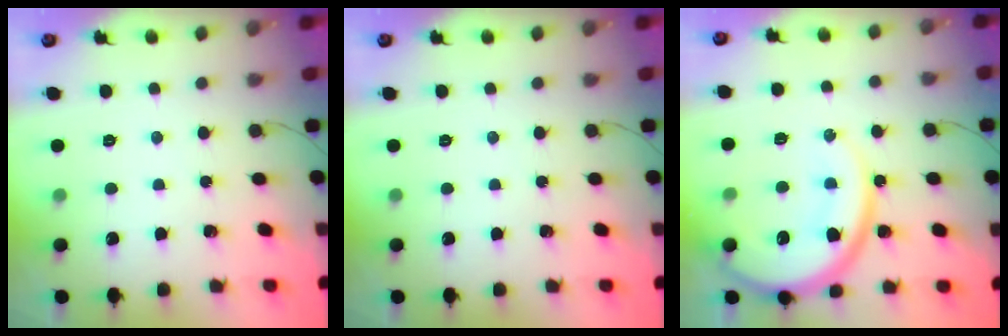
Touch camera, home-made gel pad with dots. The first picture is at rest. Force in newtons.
{"total": 0.0}
{"total": 17.6, "press": 17.5, "slide": 1.5}